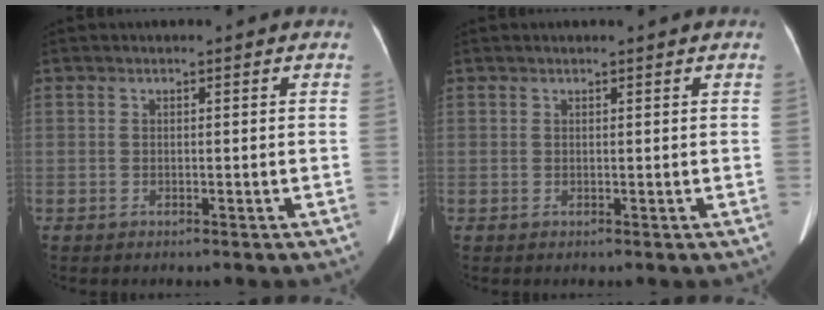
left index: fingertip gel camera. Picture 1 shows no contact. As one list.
[{"total": 1.0, "force": [0.8, -0.2, 0.5], "torque": [-0.009, 0.008, 0.019]}]